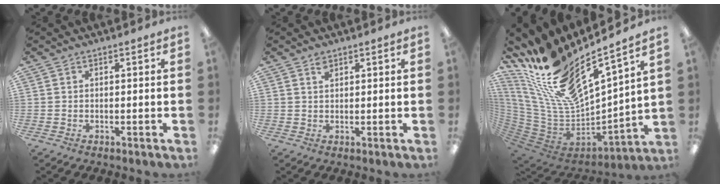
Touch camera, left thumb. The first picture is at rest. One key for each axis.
{"total": 1.9, "fx": 1.4, "fy": 1.0, "fz": 0.8, "tx": -0.011, "ty": -0.005, "tz": 0.025}
{"total": 18.7, "fx": 13.7, "fy": 5.3, "fz": 11.7, "tx": -0.244, "ty": -0.122, "tz": 0.239}